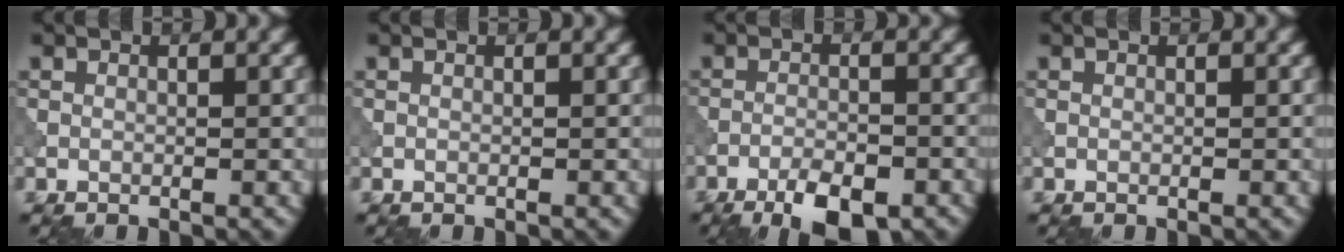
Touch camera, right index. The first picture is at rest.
{"total": 0.0}
{"total": 4.9, "force": [-3.3, 1.6, 3.3], "torque": [-0.055, 0.002, -0.056]}
{"total": 0.0}